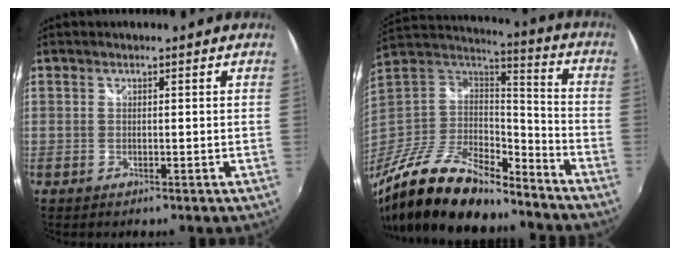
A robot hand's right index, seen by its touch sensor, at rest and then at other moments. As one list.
[{"total": 26.4, "force": [-19.6, 9.2, 15.2], "torque": [-0.308, -0.030, -0.338]}]